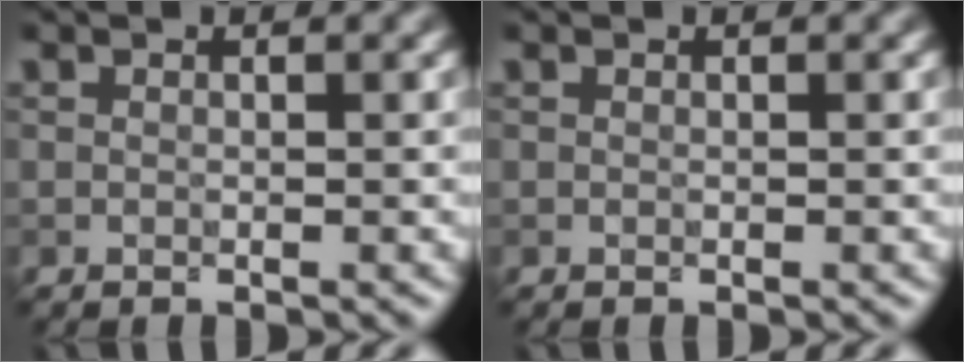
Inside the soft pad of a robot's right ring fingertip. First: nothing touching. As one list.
[{"total": 0.0}]